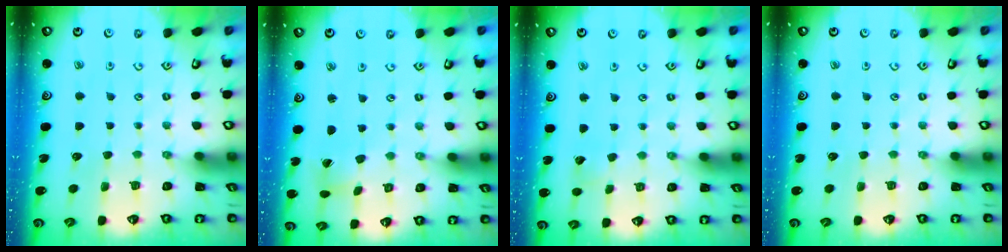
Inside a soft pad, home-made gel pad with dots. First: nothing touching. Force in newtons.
{"total": 2.2, "press": 2.2, "slide": 0.3}
{"total": 2.8, "press": 2.7, "slide": 0.3}
{"total": 0.0}